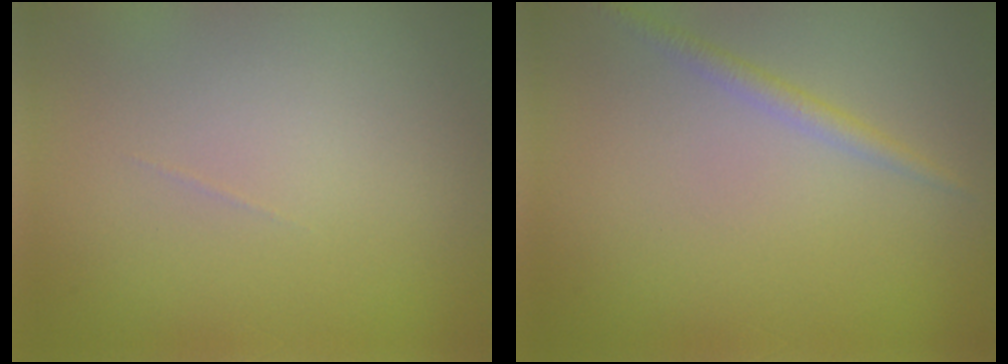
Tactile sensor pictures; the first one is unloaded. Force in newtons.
{"total": 1.4, "press": 1.4, "slide": 0.0}